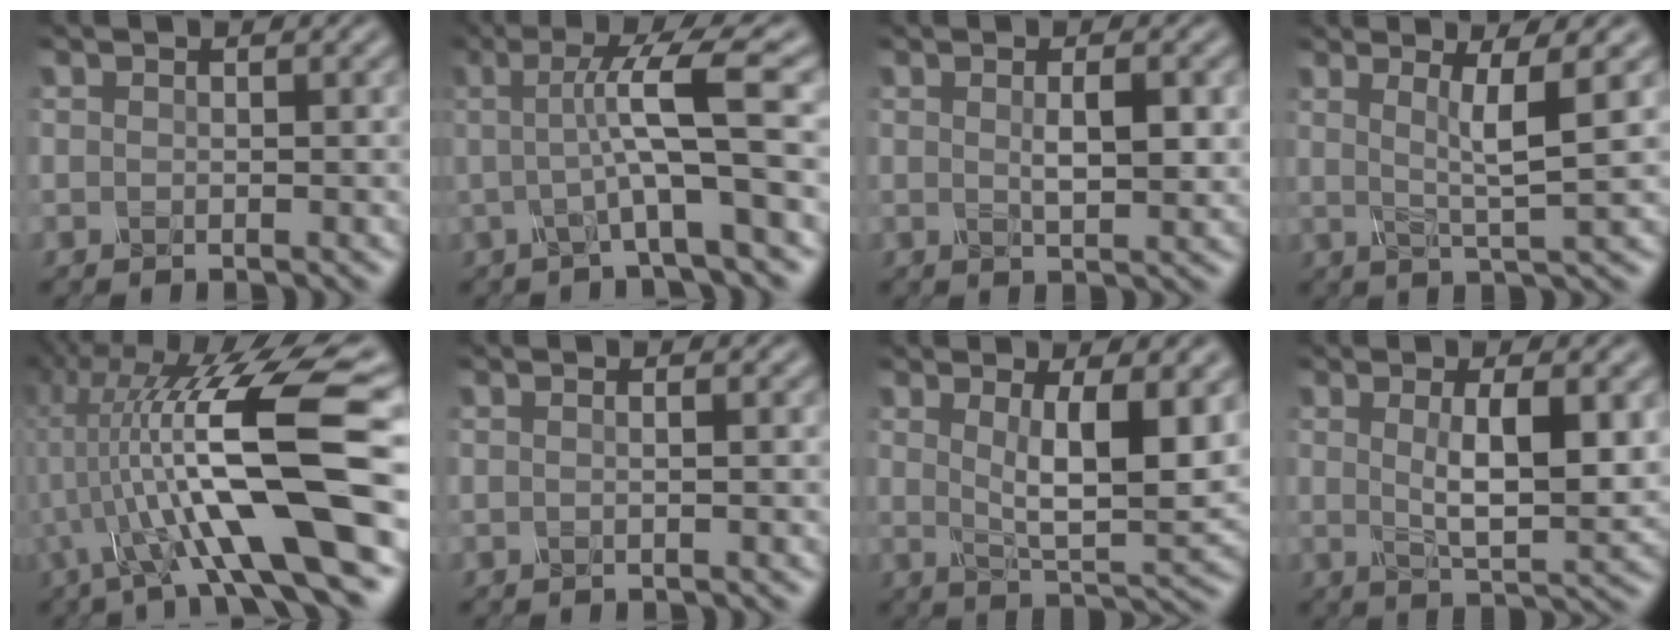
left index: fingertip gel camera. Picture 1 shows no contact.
{"total": 6.0, "force": [0.0, 0.5, 6.0], "torque": [-0.105, 0.003, 0.001]}
{"total": 2.9, "force": [0.3, 0.6, 2.8], "torque": [-0.050, -0.003, 0.011]}
{"total": 4.1, "force": [1.0, 0.2, 3.9], "torque": [-0.076, -0.001, 0.025]}
{"total": 14.7, "force": [-1.7, 2.8, 14.3], "torque": [-0.267, 0.023, -0.020]}
{"total": 1.5, "force": [0.3, 0.9, 1.2], "torque": [-0.005, 0.004, -0.021]}
{"total": 7.4, "force": [1.8, 2.0, 6.9], "torque": [-0.114, -0.013, 0.039]}
{"total": 5.8, "force": [0.9, 1.4, 5.5], "torque": [-0.092, -0.006, 0.022]}